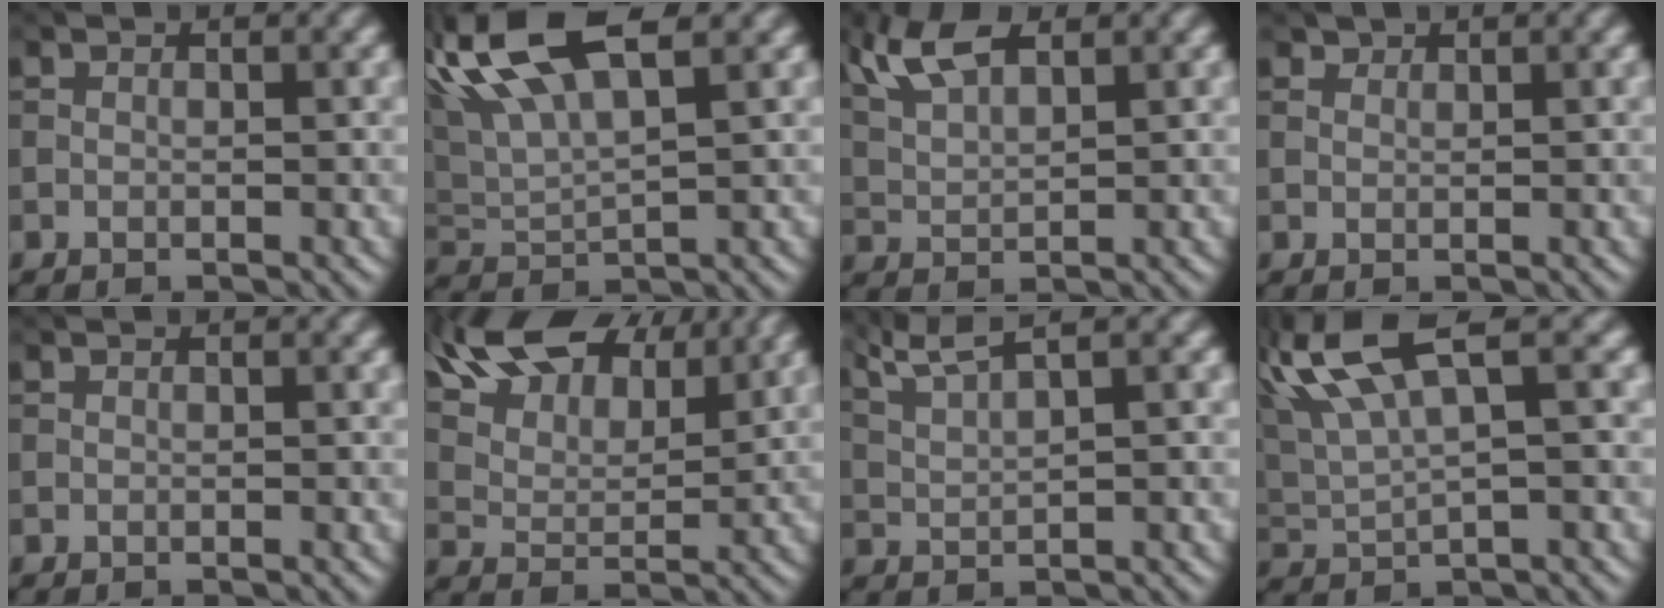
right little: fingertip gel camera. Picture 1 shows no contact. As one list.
[{"total": 10.1, "force": [4.6, 3.5, 8.4], "torque": [-0.180, 0.030, 0.078]}, {"total": 5.0, "force": [2.9, 2.1, 3.6], "torque": [-0.084, 0.011, 0.058]}, {"total": 1.1, "force": [1.0, 0.4, 0.2], "torque": [-0.004, -0.001, 0.016]}, {"total": 0.0}, {"total": 11.8, "force": [8.2, 5.1, 6.9], "torque": [-0.145, 0.019, 0.130]}, {"total": 4.6, "force": [3.3, 0.8, 3.1], "torque": [-0.065, 0.016, 0.060]}, {"total": 8.7, "force": [4.4, 2.3, 7.2], "torque": [-0.155, 0.025, 0.084]}]